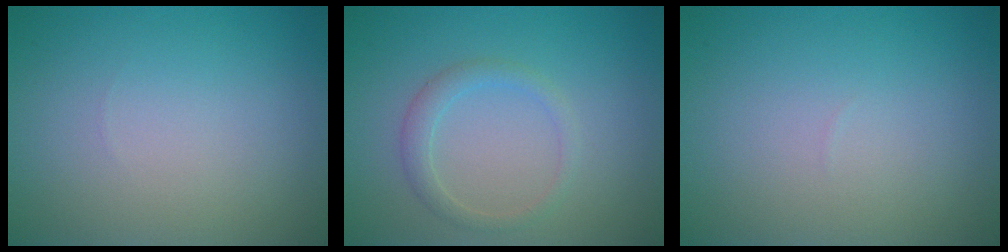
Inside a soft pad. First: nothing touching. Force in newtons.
{"total": 1.8, "press": 1.8, "slide": 0.1}
{"total": 0.0}